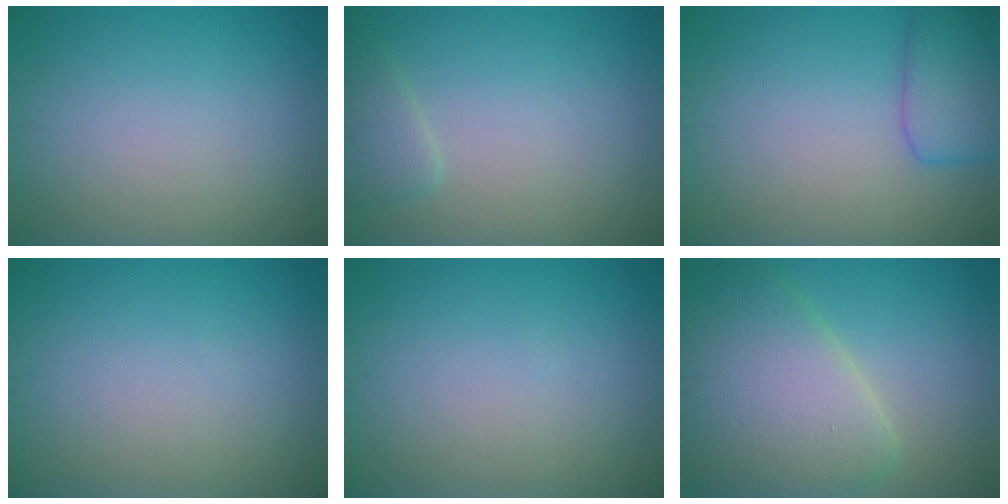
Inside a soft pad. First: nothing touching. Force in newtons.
{"total": 1.9, "press": 1.9, "slide": 0.2}
{"total": 4.2, "press": 4.2, "slide": 0.1}
{"total": 0.0}
{"total": 0.0}
{"total": 8.7, "press": 8.6, "slide": 0.7}